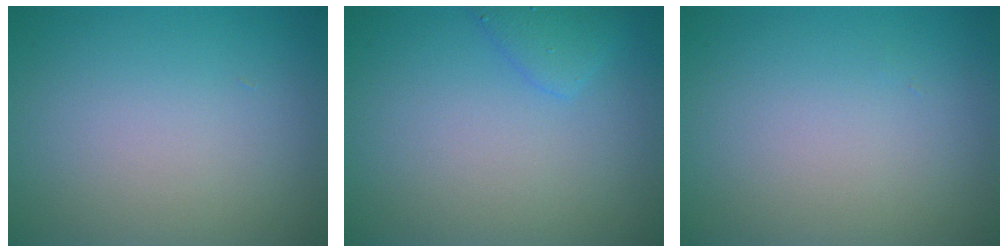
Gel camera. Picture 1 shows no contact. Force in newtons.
{"total": 1.7, "press": 1.7, "slide": 0.1}
{"total": 0.0}